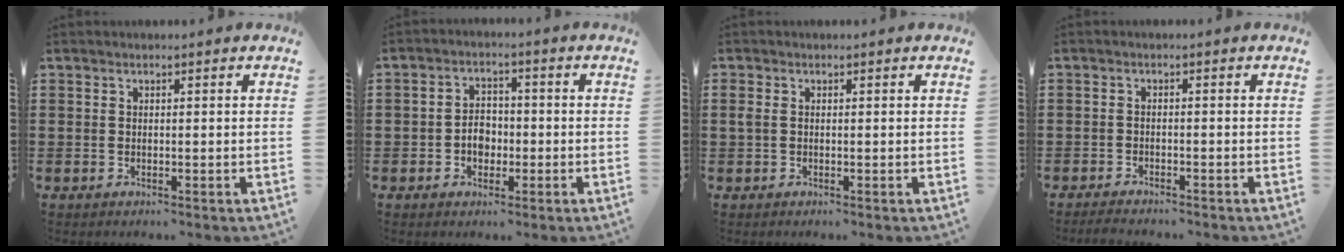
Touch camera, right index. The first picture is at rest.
{"total": 3.6, "force": [-1.0, 2.8, 2.0], "torque": [-0.036, 0.002, -0.022]}
{"total": 1.2, "force": [0.2, 0.9, 0.9], "torque": [-0.028, 0.003, -0.001]}
{"total": 1.6, "force": [-1.6, 0.2, 0.0], "torque": [-0.006, 0.002, -0.033]}